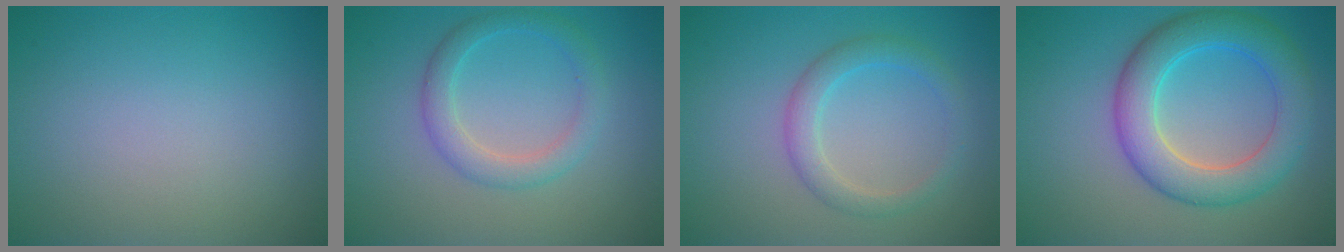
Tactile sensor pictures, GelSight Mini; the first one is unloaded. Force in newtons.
{"total": 2.8, "press": 2.8, "slide": 0.0}
{"total": 2.7, "press": 2.7, "slide": 0.1}
{"total": 6.4, "press": 6.4, "slide": 0.1}